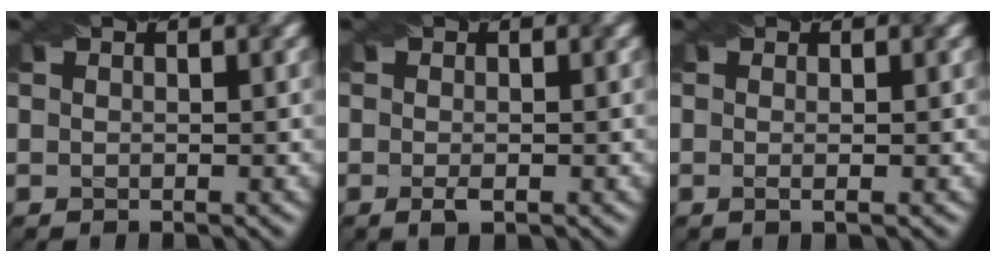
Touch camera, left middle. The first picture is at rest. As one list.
[{"total": 1.3, "force": [-0.5, 0.4, 1.1], "torque": [-0.023, -0.001, -0.009]}, {"total": 0.9, "force": [-0.2, -0.1, 0.8], "torque": [-0.009, -0.001, -0.009]}]